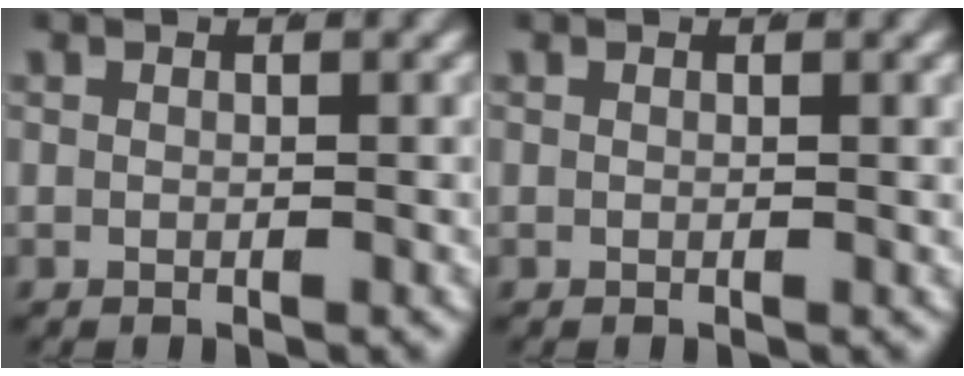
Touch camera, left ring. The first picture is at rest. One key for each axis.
{"total": 0.0}